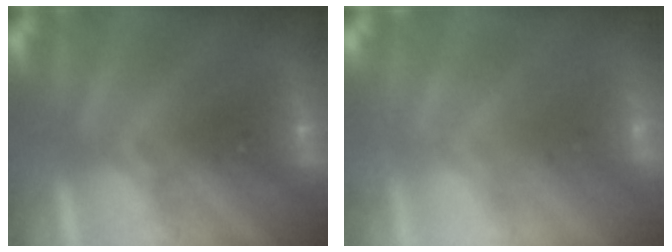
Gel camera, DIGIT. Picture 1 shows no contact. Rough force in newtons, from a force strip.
{"total": 8.5}